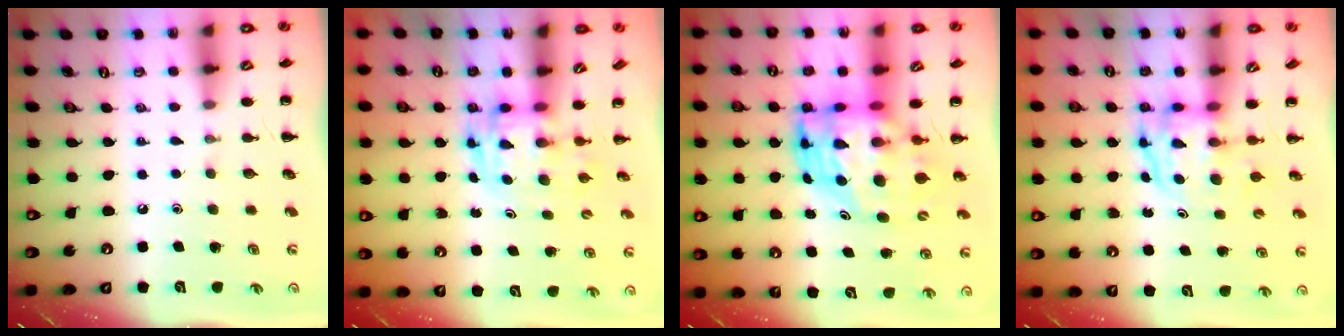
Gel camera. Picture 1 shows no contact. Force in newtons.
{"total": 2.8, "press": 2.7, "slide": 0.5}
{"total": 9.1, "press": 8.9, "slide": 2.1}
{"total": 4.0, "press": 3.9, "slide": 0.7}